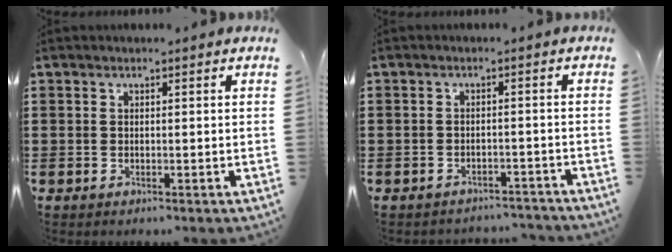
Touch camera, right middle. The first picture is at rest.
{"total": 2.3, "force": [-2.2, 0.3, -0.3], "torque": [-0.002, 0.002, -0.051]}